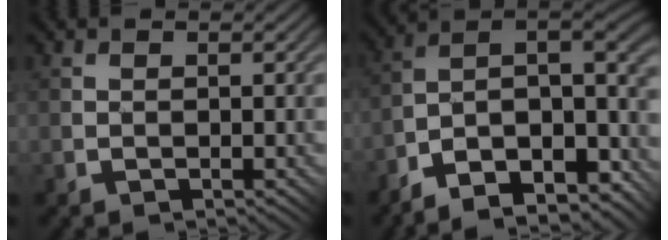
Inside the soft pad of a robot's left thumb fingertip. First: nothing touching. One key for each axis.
{"total": 14.5, "fx": -9.3, "fy": 5.3, "fz": 9.9, "tx": -0.176, "ty": -0.007, "tz": -0.143}